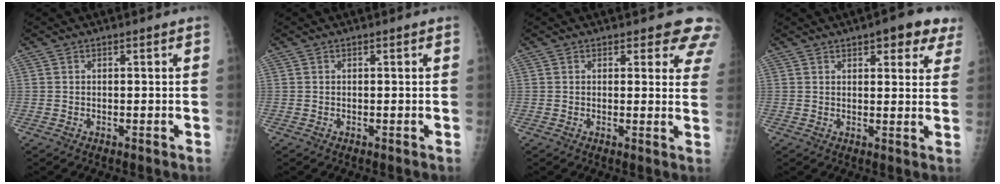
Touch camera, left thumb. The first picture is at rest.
{"total": 0.0}
{"total": 7.2, "force": [6.1, 3.1, 2.3], "torque": [0.023, -0.026, 0.040]}
{"total": 8.3, "force": [5.0, 3.3, 5.8], "torque": [-0.035, -0.015, 0.056]}